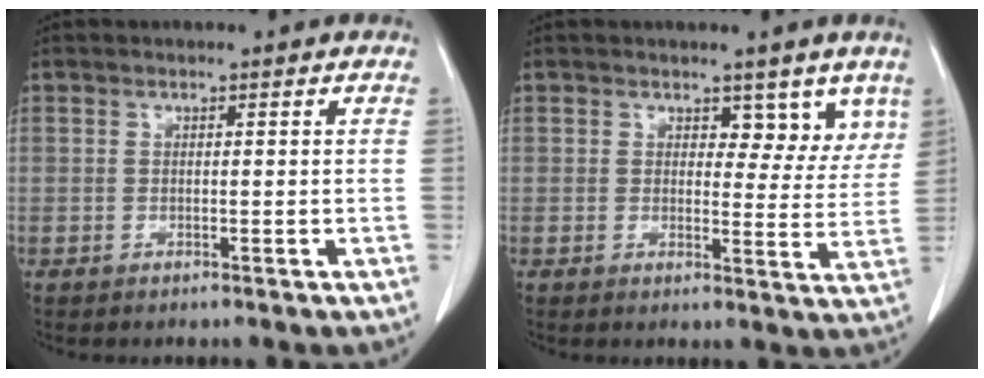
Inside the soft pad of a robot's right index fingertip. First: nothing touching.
{"total": 5.6, "force": [3.8, 3.0, 2.7], "torque": [-0.007, -0.009, 0.043]}